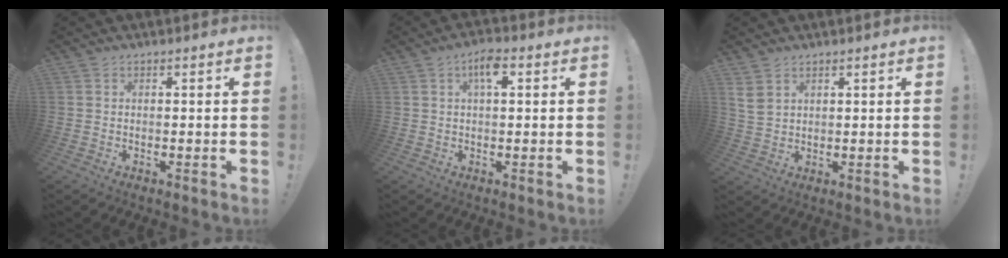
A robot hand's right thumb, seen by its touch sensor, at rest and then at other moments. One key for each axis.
{"total": 5.3, "fx": 1.8, "fy": 2.3, "fz": 4.5, "tx": -0.067, "ty": 0.004, "tz": 0.025}
{"total": 4.1, "fx": 2.5, "fy": 2.4, "fz": 2.1, "tx": -0.030, "ty": -0.011, "tz": 0.048}